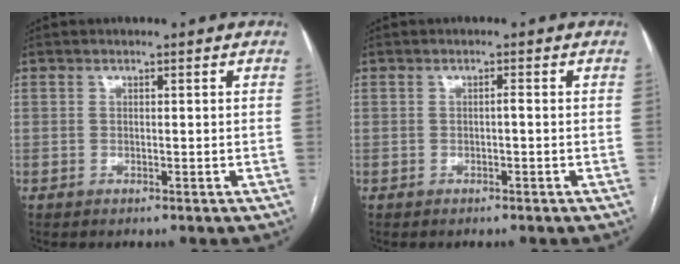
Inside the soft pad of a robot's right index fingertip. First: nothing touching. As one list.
[{"total": 0.6, "force": [-0.2, 0.0, 0.6], "torque": [-0.008, 0.002, -0.003]}]